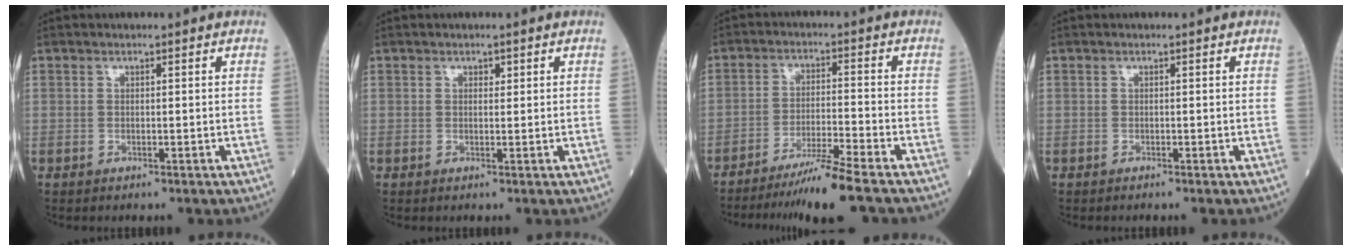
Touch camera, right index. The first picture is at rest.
{"total": 0.7, "force": [0.4, 0.5, 0.3], "torque": [-0.002, -0.001, 0.004]}
{"total": 8.1, "force": [-6.6, -1.7, 4.5], "torque": [-0.074, -0.030, -0.119]}
{"total": 0.0}